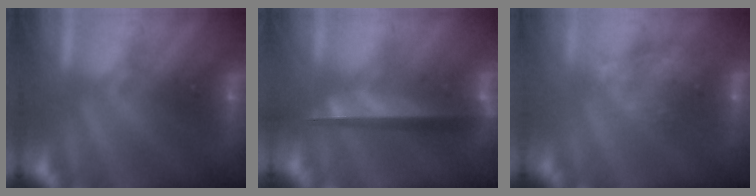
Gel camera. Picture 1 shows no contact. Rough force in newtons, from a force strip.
{"total": 9.2}
{"total": 4.3}